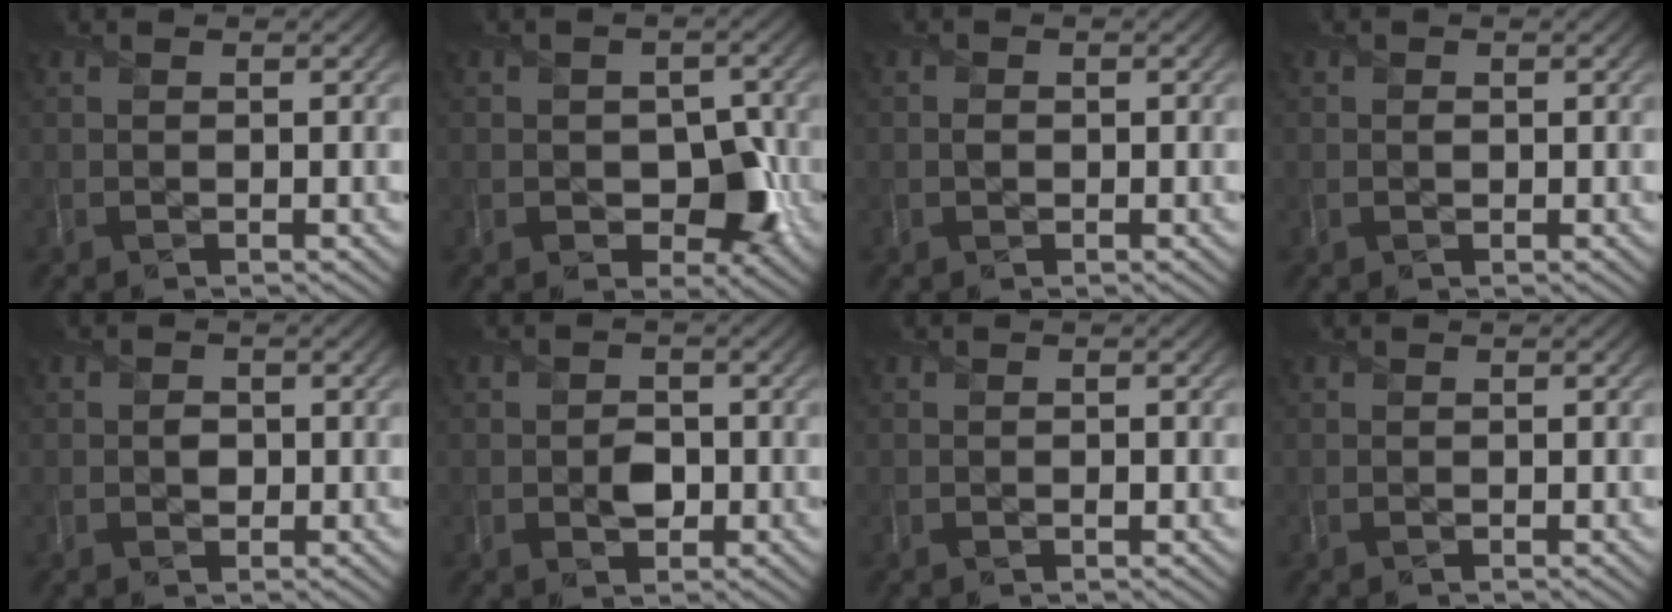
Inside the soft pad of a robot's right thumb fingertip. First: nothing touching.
{"total": 6.0, "force": [-1.3, 4.4, 4.0], "torque": [-0.059, -0.016, -0.021]}
{"total": 0.9, "force": [-0.2, 0.9, 0.3], "torque": [-0.005, -0.004, -0.007]}
{"total": 0.7, "force": [0.0, 0.6, 0.3], "torque": [-0.001, -0.004, -0.004]}
{"total": 1.6, "force": [-0.2, 1.5, 0.7], "torque": [-0.012, -0.006, -0.007]}
{"total": 2.8, "force": [-0.7, 2.3, 1.5], "torque": [-0.026, -0.007, -0.016]}
{"total": 0.8, "force": [-0.4, 0.6, 0.4], "torque": [-0.005, -0.003, -0.008]}
{"total": 0.0}